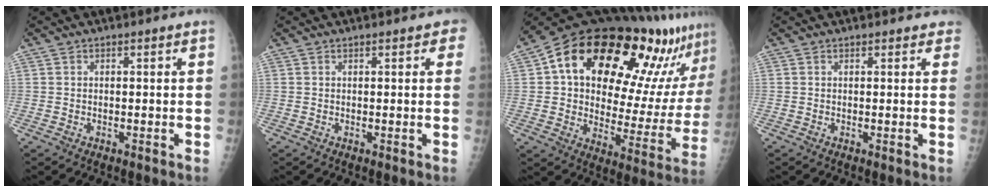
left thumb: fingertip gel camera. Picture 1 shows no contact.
{"total": 2.7, "force": [1.6, 1.3, 1.7], "torque": [0.000, 0.000, 0.014]}
{"total": 29.7, "force": [17.8, 12.8, 20.1], "torque": [-0.256, -0.028, 0.262]}
{"total": 2.7, "force": [2.3, 1.3, 0.6], "torque": [0.022, -0.005, 0.013]}